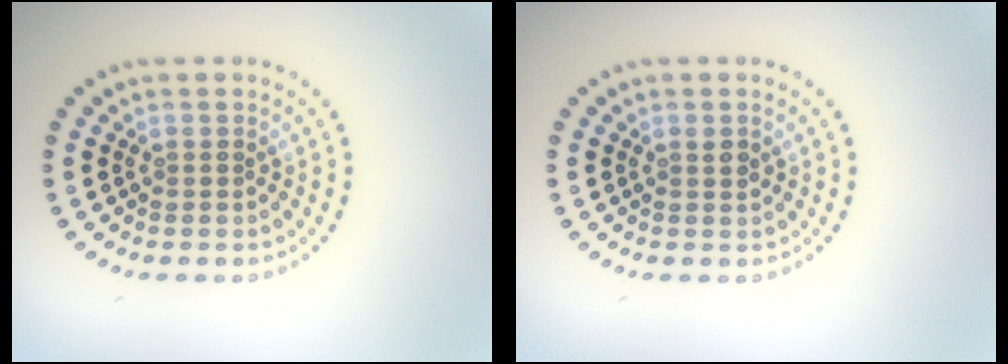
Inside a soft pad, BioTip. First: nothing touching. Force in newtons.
{"total": 0.8, "press": 0.7, "slide": 0.3}